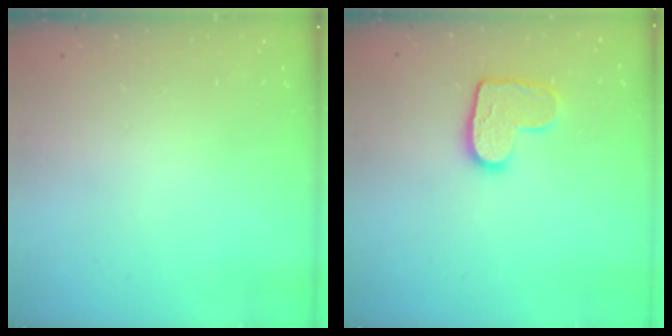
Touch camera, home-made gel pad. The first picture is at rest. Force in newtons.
{"total": 10.7, "press": 10.7, "slide": 0.5}